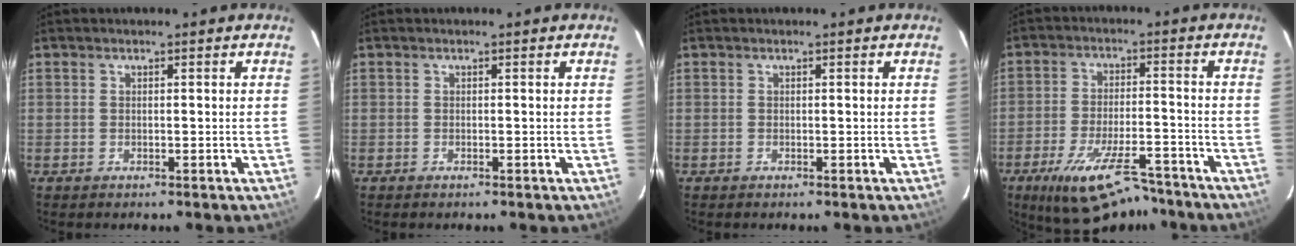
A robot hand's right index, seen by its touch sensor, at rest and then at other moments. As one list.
[{"total": 0.0}, {"total": 0.0}, {"total": 15.3, "force": [-11.5, 4.7, 8.8], "torque": [-0.172, -0.024, -0.182]}]